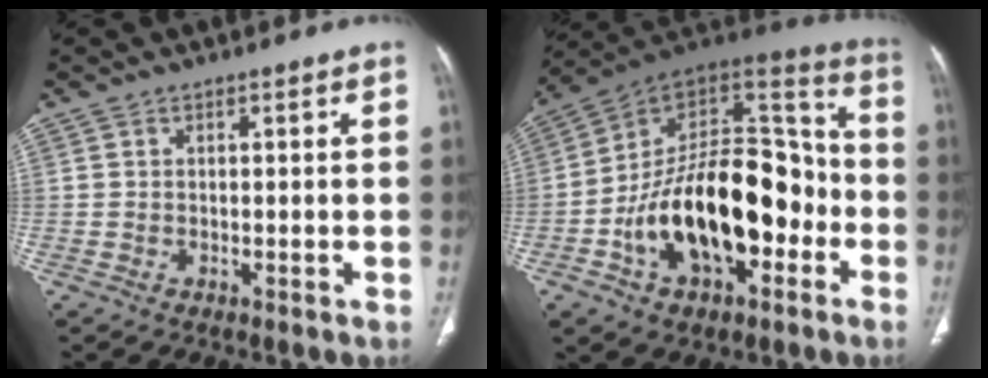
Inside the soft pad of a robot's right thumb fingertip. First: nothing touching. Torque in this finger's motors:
{"motor_torque": [0.89, 2.74, 1.96, -0.81, 0.52]}